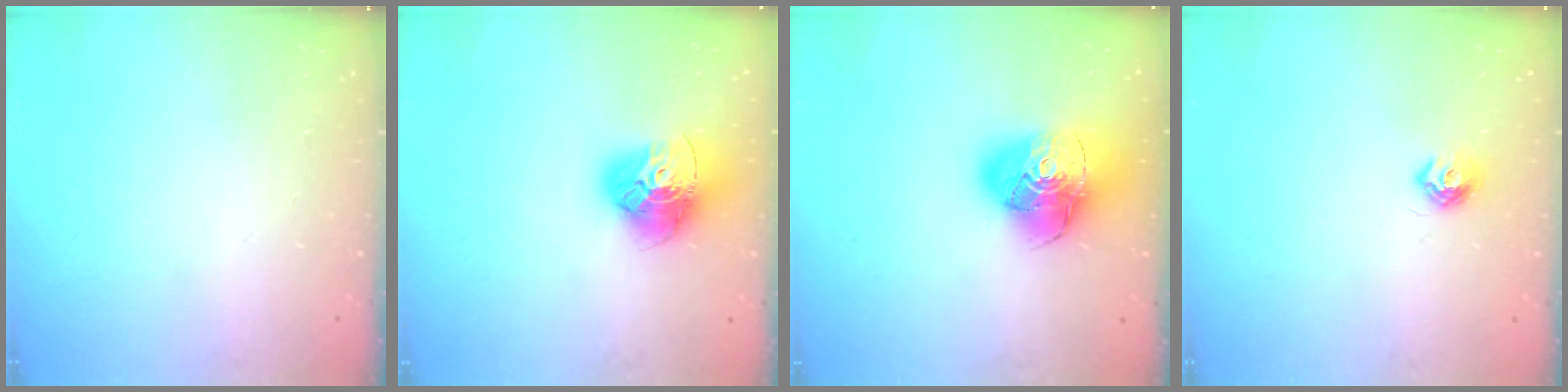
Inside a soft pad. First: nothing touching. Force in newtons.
{"total": 16.5, "press": 16.3, "slide": 2.0}
{"total": 18.8, "press": 18.6, "slide": 2.5}
{"total": 7.5, "press": 7.5, "slide": 0.6}